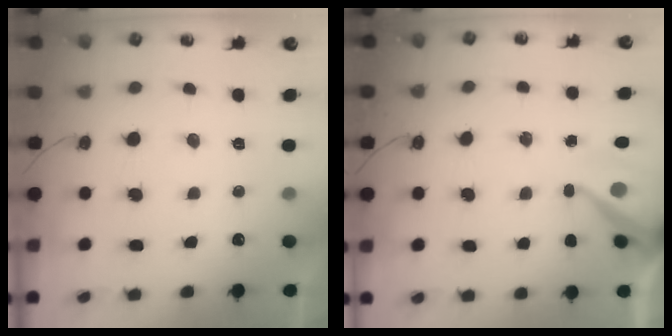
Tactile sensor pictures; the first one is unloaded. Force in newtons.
{"total": 9.1, "press": 9.1, "slide": 1.0}